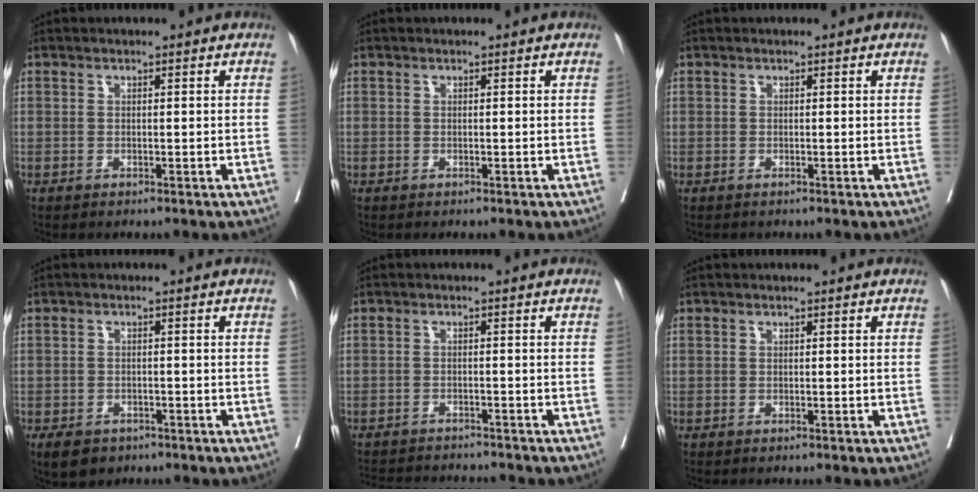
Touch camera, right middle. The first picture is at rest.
{"total": 0.0}
{"total": 0.7, "force": [0.3, -0.6, -0.2], "torque": [0.012, 0.003, 0.003]}
{"total": 5.6, "force": [-4.1, 3.0, 2.4], "torque": [-0.034, -0.003, -0.058]}
{"total": 9.3, "force": [-9.0, 0.4, 2.4], "torque": [-0.034, -0.001, -0.121]}
{"total": 0.0}